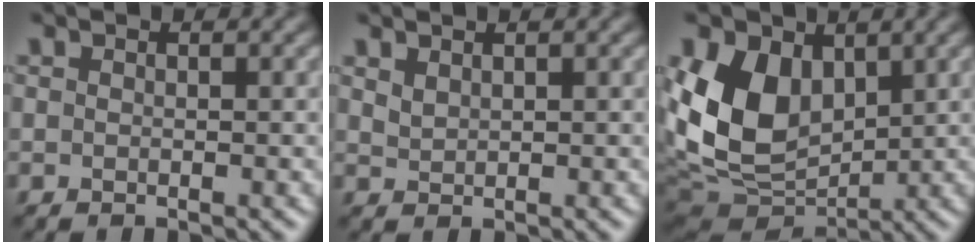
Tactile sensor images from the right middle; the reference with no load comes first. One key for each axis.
{"total": 1.0, "fx": 0.9, "fy": 0.4, "fz": 0.4, "tx": -0.015, "ty": 0.000, "tz": 0.021}
{"total": 9.8, "fx": 2.3, "fy": 7.0, "fz": 6.4, "tx": -0.141, "ty": -0.013, "tz": 0.041}